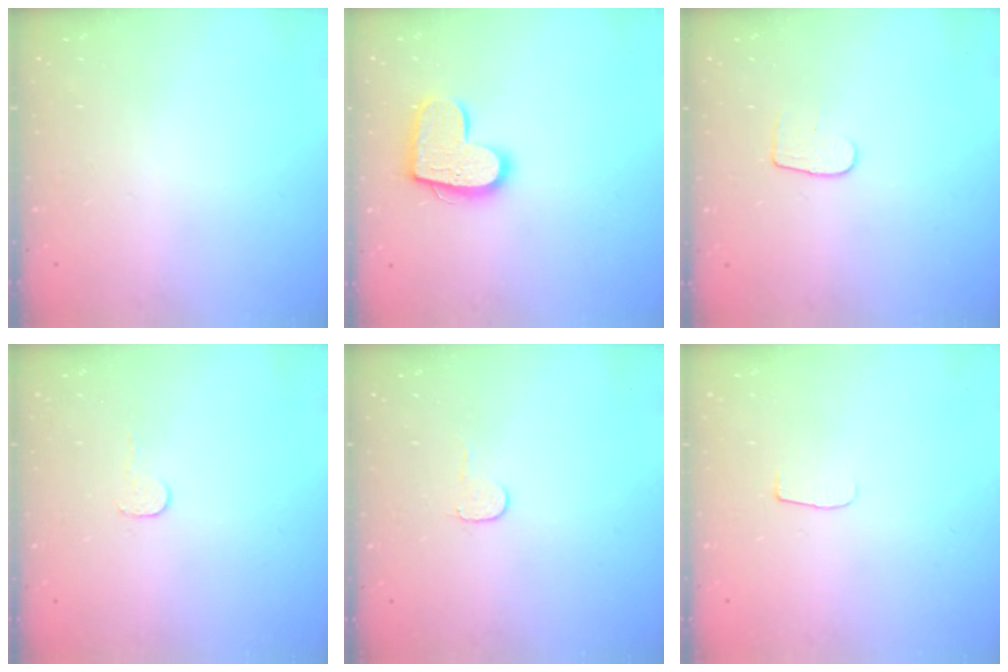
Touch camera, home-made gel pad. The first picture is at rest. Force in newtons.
{"total": 14.5, "press": 14.5, "slide": 0.8}
{"total": 5.1, "press": 5.1, "slide": 0.4}
{"total": 3.0, "press": 3.0, "slide": 0.3}
{"total": 4.0, "press": 4.0, "slide": 0.5}
{"total": 4.5, "press": 4.4, "slide": 0.5}